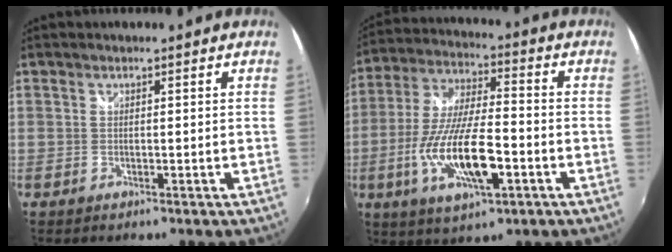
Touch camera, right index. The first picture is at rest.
{"total": 16.1, "force": [-5.1, 4.8, 14.5], "torque": [-0.298, -0.014, -0.091]}